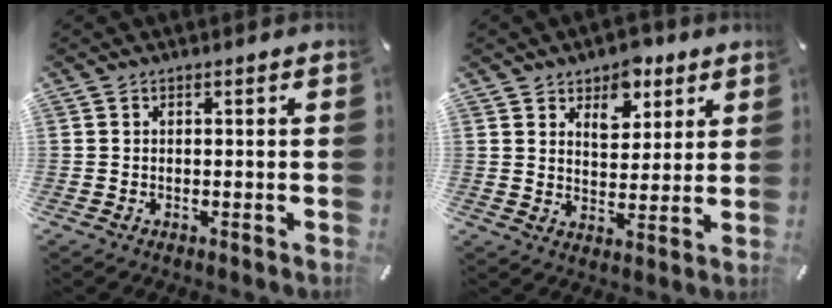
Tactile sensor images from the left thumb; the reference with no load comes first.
{"total": 7.6, "force": [4.8, 5.2, 2.6], "torque": [-0.019, -0.027, 0.080]}